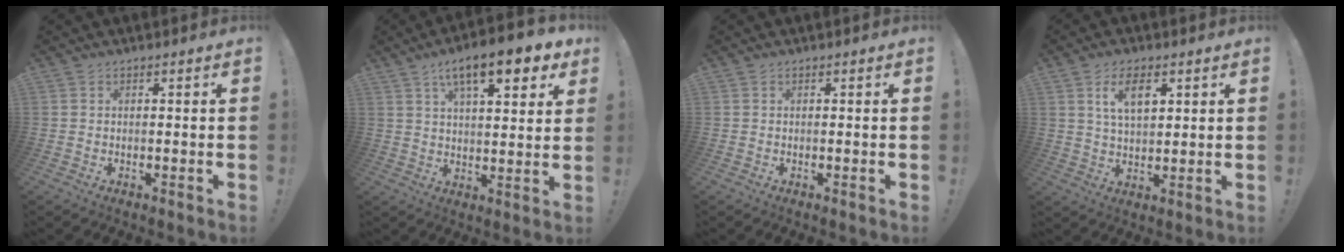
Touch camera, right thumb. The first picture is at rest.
{"total": 14.0, "force": [7.7, 4.2, 10.9], "torque": [-0.167, -0.033, 0.122]}
{"total": 0.0}
{"total": 7.7, "force": [3.4, 3.8, 5.8], "torque": [-0.096, -0.005, 0.058]}